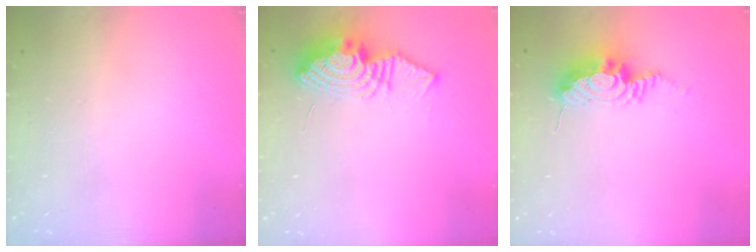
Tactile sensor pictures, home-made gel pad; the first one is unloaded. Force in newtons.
{"total": 13.2, "press": 13.1, "slide": 1.5}
{"total": 9.3, "press": 9.2, "slide": 0.8}